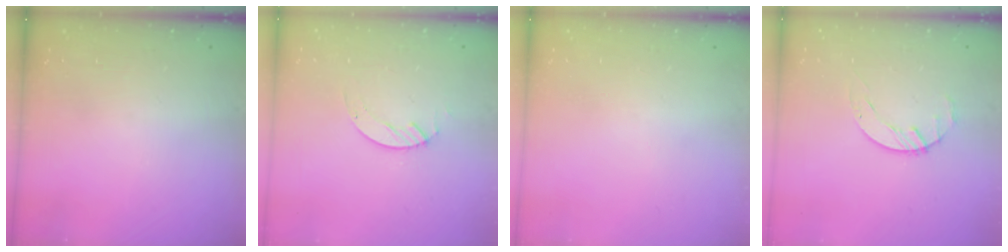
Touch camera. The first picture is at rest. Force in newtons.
{"total": 2.1, "press": 2.1, "slide": 0.2}
{"total": 0.0}
{"total": 1.7, "press": 1.7, "slide": 0.3}